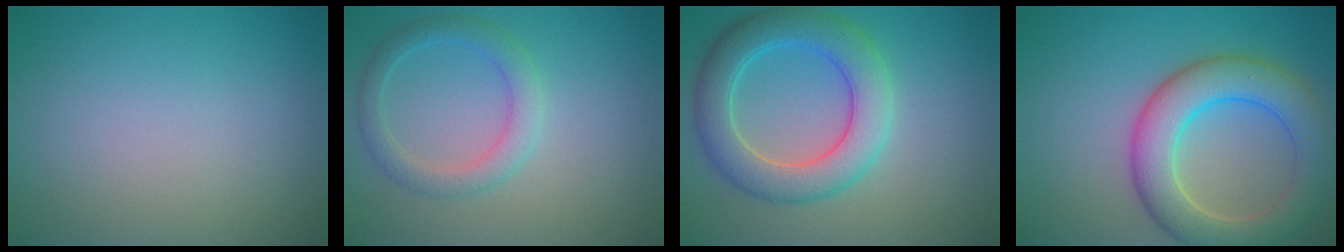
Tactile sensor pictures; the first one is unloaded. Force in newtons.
{"total": 2.7, "press": 2.7, "slide": 0.1}
{"total": 6.3, "press": 6.3, "slide": 0.4}
{"total": 7.4, "press": 7.3, "slide": 0.4}